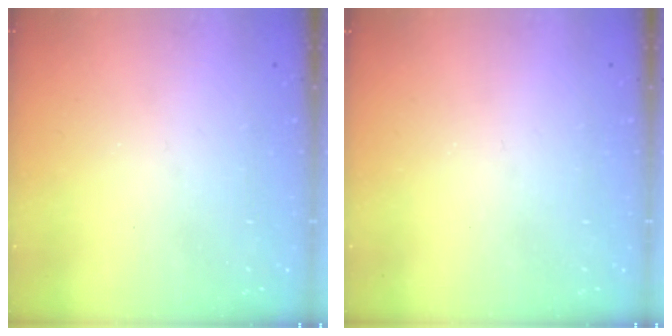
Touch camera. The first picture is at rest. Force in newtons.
{"total": 0.0}